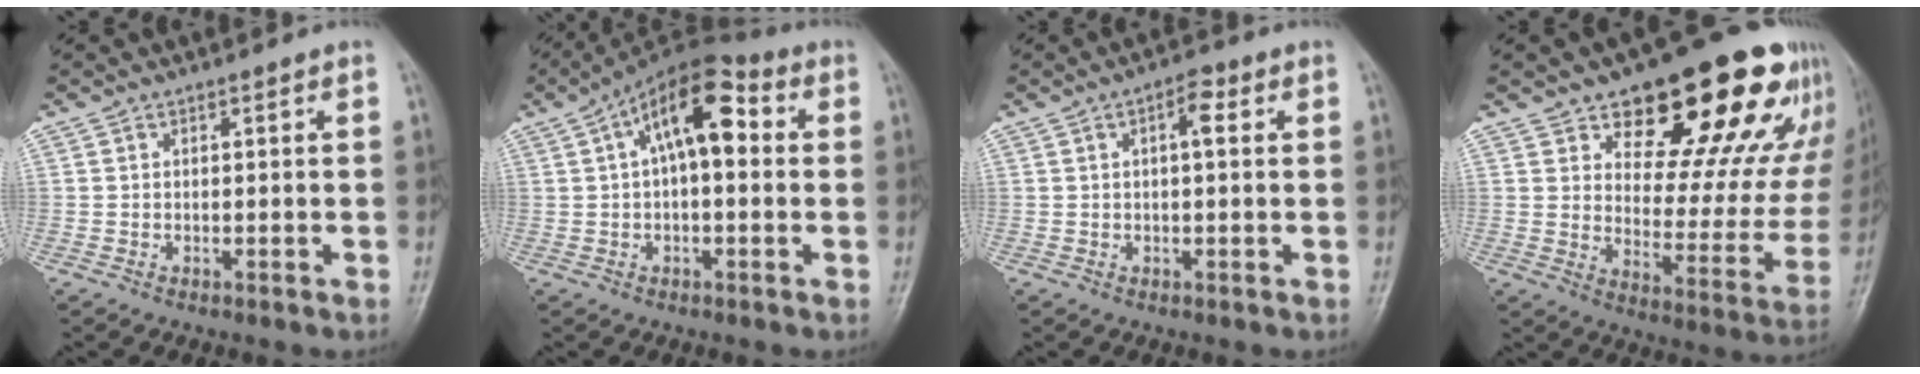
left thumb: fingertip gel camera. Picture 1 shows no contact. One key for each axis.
{"total": 12.9, "fx": 2.9, "fy": 6.1, "fz": 11.0, "tx": -0.168, "ty": 0.036, "tz": 0.038}
{"total": 3.6, "fx": 0.9, "fy": 1.4, "fz": 3.2, "tx": -0.047, "ty": 0.009, "tz": 0.009}
{"total": 24.9, "fx": 15.9, "fy": 11.0, "fz": 15.7, "tx": -0.153, "ty": -0.071, "tz": 0.221}